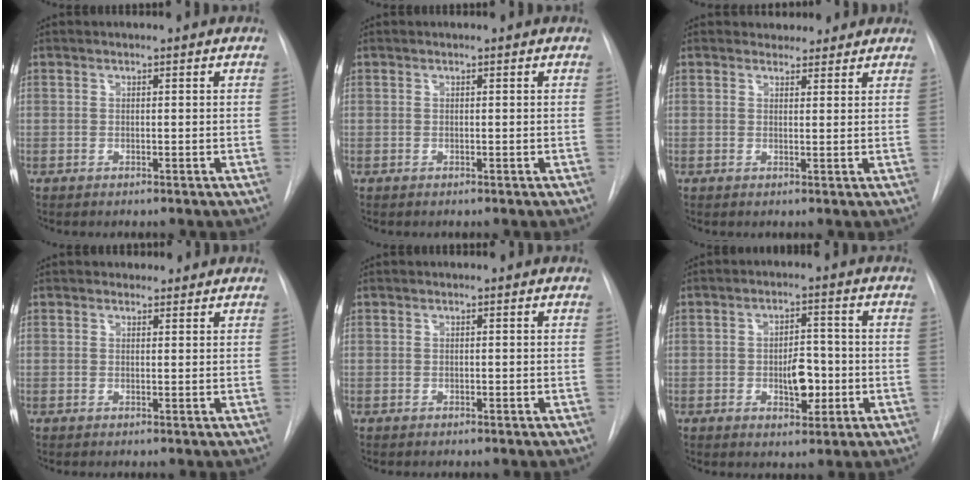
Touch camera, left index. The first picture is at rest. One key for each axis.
{"total": 0.0}
{"total": 3.6, "fx": 3.1, "fy": 1.8, "fz": 0.1, "tx": 0.009, "ty": 0.004, "tz": 0.035}
{"total": 1.4, "fx": 1.1, "fy": 0.9, "fz": -0.1, "tx": 0.008, "ty": 0.004, "tz": 0.011}
{"total": 0.0}
{"total": 5.7, "fx": -1.4, "fy": 2.9, "fz": 4.7, "tx": -0.068, "ty": 0.003, "tz": -0.016}